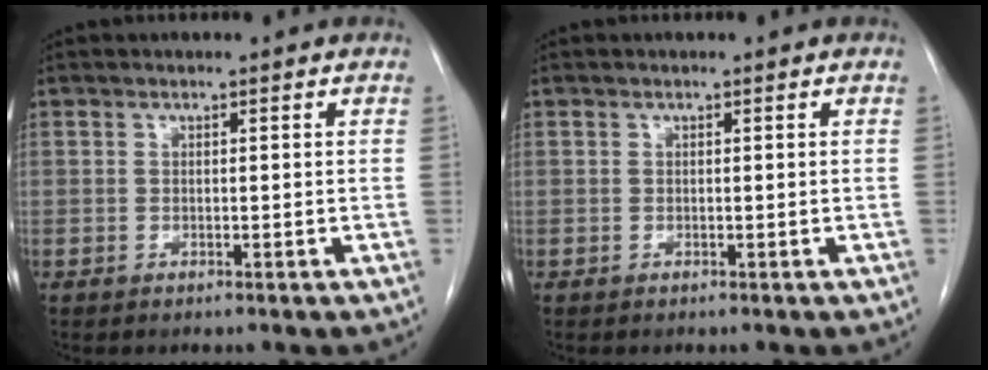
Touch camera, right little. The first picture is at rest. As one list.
[{"total": 0.0}]